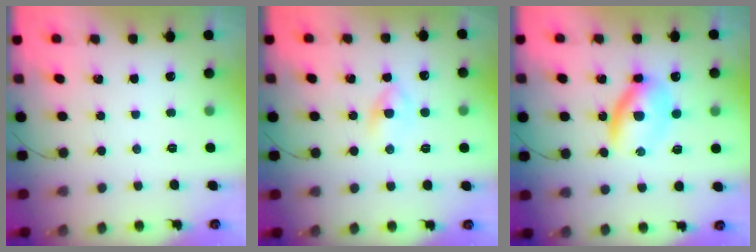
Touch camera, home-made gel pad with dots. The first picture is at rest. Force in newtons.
{"total": 3.1, "press": 2.9, "slide": 1.0}
{"total": 6.5, "press": 6.5, "slide": 0.3}